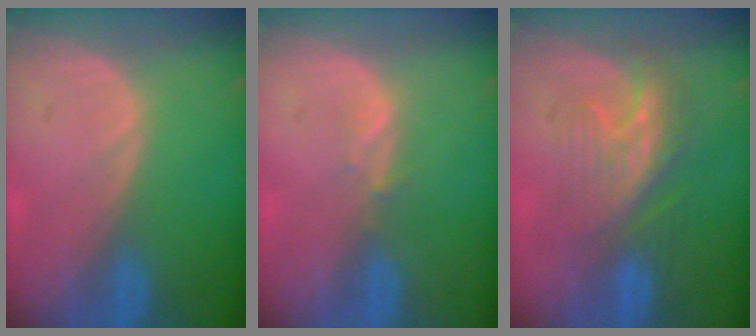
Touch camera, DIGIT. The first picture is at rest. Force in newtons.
{"total": 1.4, "press": 1.2, "slide": 0.6}
{"total": 7.8, "press": 7.2, "slide": 3.1}